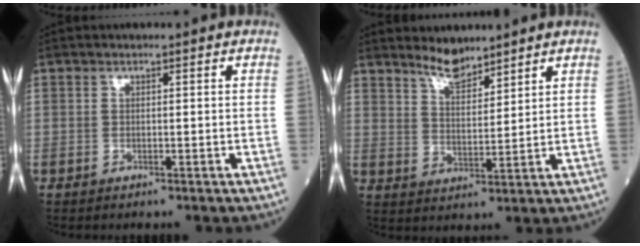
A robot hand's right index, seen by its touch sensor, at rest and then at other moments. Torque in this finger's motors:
{"motor_torque": [-0.17, 0.39, 0.02, 0.00]}